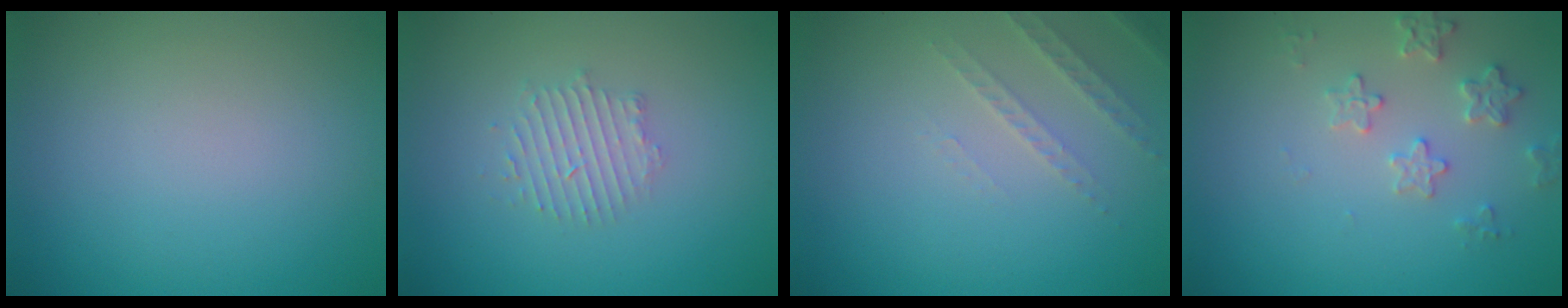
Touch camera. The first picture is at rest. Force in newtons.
{"total": 2.1, "press": 2.1, "slide": 0.4}
{"total": 1.9, "press": 1.8, "slide": 0.6}
{"total": 2.5, "press": 2.4, "slide": 0.6}